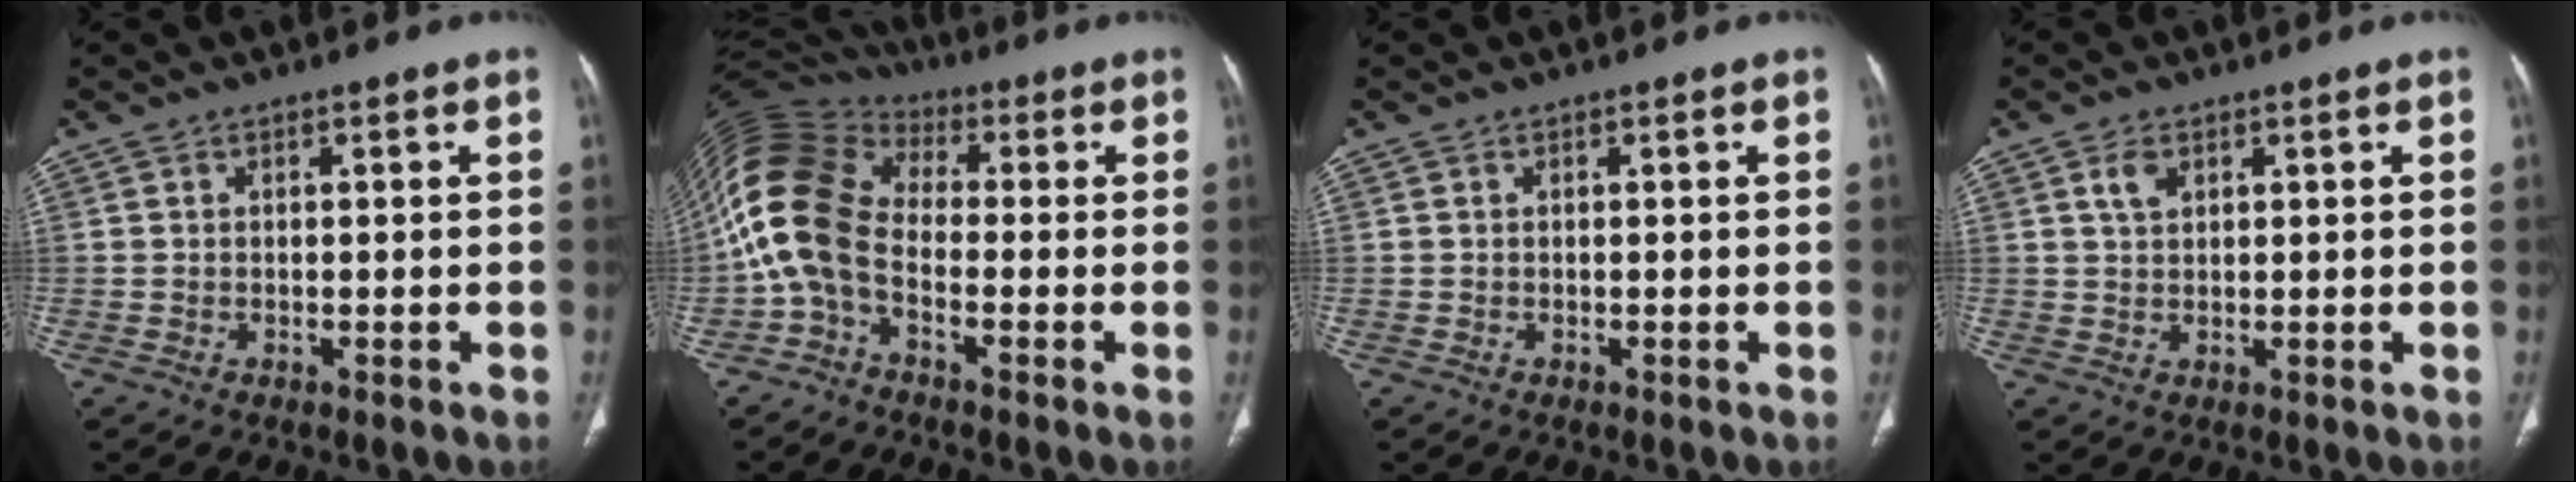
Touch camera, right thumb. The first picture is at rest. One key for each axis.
{"total": 13.5, "fx": -2.4, "fy": 8.6, "fz": 10.2, "tx": -0.223, "ty": 0.052, "tz": -0.062}
{"total": 0.0}
{"total": 2.9, "fx": 1.4, "fy": 1.7, "fz": 1.8, "tx": -0.032, "ty": -0.002, "tz": 0.029}